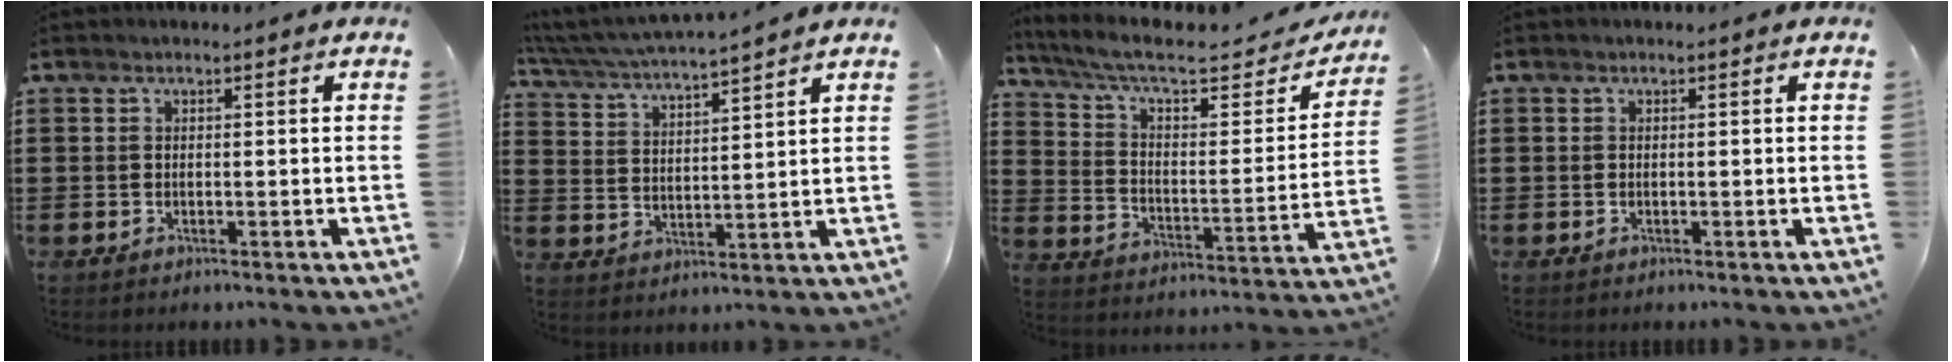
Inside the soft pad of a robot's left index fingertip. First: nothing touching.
{"total": 4.5, "force": [4.3, -0.4, 1.2], "torque": [-0.045, -0.031, 0.069]}
{"total": 7.7, "force": [6.0, 1.5, 4.6], "torque": [-0.113, -0.037, 0.099]}
{"total": 0.0}